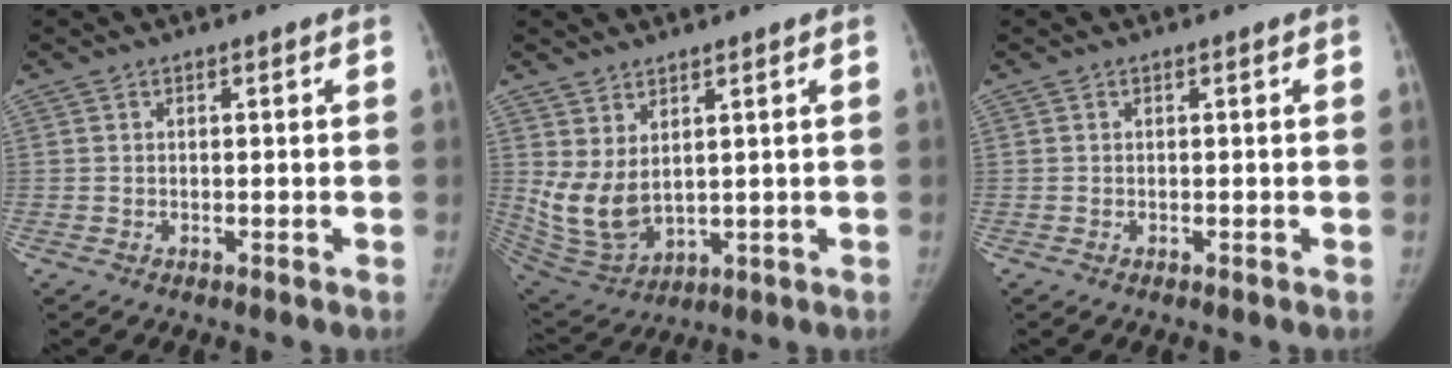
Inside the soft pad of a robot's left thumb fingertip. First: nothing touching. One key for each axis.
{"total": 9.5, "fx": 2.7, "fy": 5.4, "fz": 7.3, "tx": -0.141, "ty": -0.023, "tz": 0.076}
{"total": 0.0}